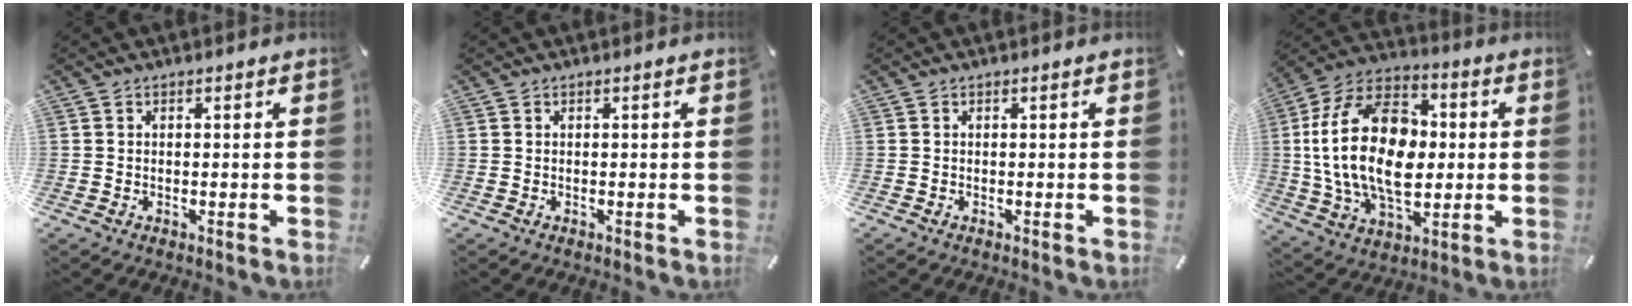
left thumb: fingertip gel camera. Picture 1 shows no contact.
{"total": 0.0}
{"total": 0.0}
{"total": 23.2, "force": [0.1, 15.6, 17.1], "torque": [-0.347, 0.008, -0.002]}